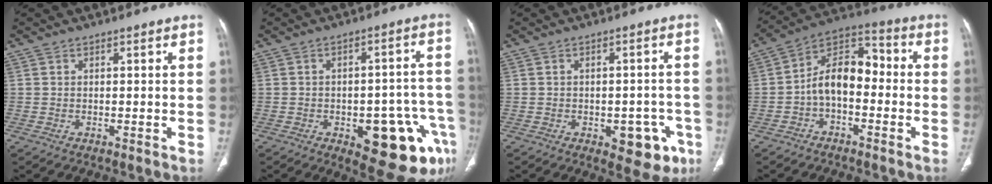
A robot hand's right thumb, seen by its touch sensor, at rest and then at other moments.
{"total": 16.3, "force": [-6.5, 7.0, 13.2], "torque": [-0.115, 0.042, -0.065]}
{"total": 8.9, "force": [-3.8, 4.9, 6.4], "torque": [-0.043, 0.018, -0.039]}
{"total": 10.9, "force": [-1.9, 6.7, 8.4], "torque": [-0.121, 0.047, -0.047]}